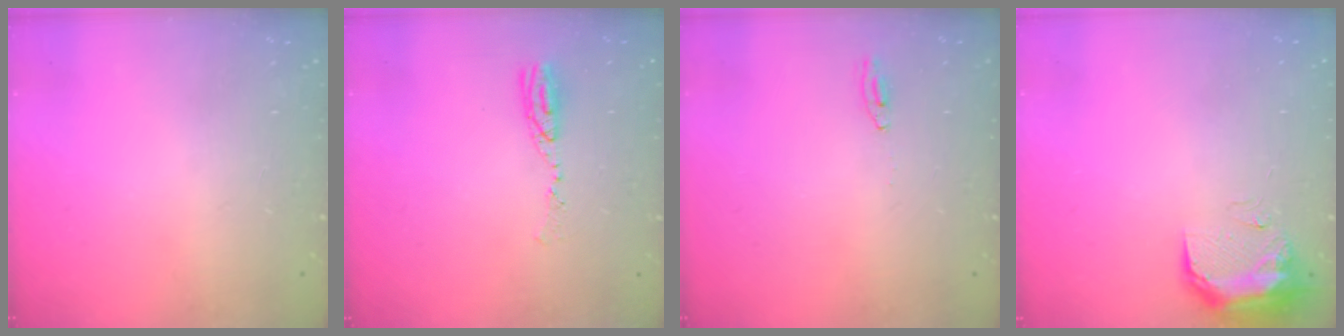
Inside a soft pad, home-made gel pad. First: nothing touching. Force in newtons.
{"total": 7.4, "press": 7.3, "slide": 1.5}
{"total": 2.4, "press": 2.4, "slide": 0.2}
{"total": 16.9, "press": 11.4, "slide": 12.5}